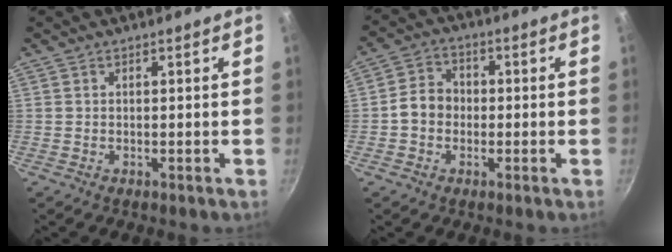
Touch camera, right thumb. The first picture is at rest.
{"total": 6.2, "force": [-0.9, 5.2, 3.3], "torque": [-0.042, 0.023, -0.027]}